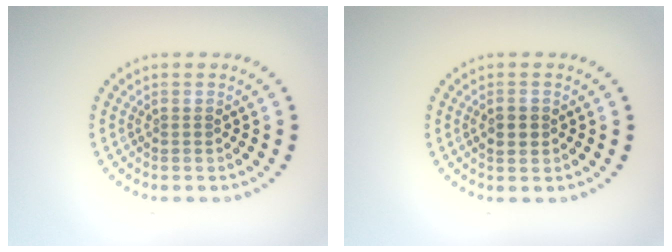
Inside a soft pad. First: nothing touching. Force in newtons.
{"total": 2.3, "press": 2.3, "slide": 0.2}